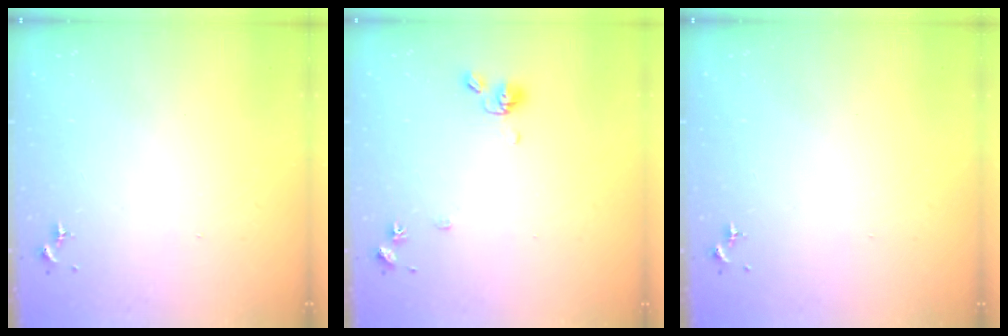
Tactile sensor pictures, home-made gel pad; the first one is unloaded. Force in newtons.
{"total": 8.5, "press": 8.3, "slide": 2.0}
{"total": 0.0}